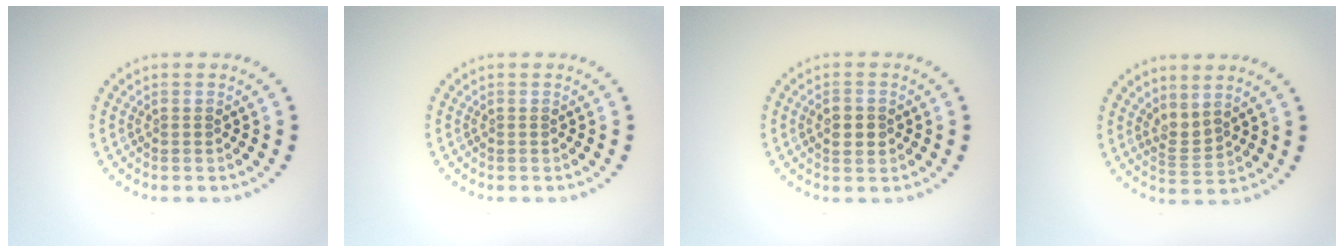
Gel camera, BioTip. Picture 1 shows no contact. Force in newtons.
{"total": 0.0}
{"total": 2.5, "press": 2.5, "slide": 0.0}
{"total": 1.8, "press": 1.3, "slide": 1.2}